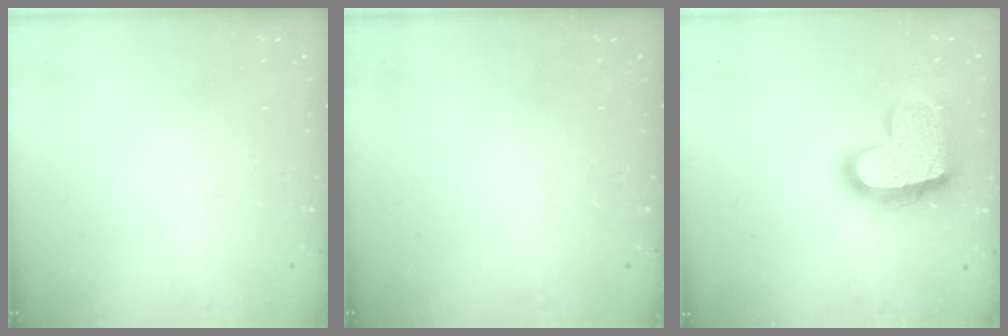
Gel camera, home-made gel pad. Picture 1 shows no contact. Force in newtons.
{"total": 0.0}
{"total": 20.3, "press": 20.3, "slide": 1.4}